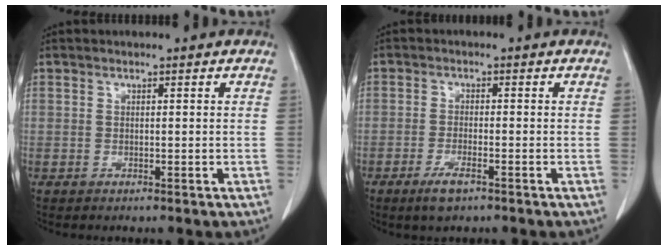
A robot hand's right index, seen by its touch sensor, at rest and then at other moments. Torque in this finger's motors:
{"motor_torque": [0.43, -0.30, 0.15, 0.04]}